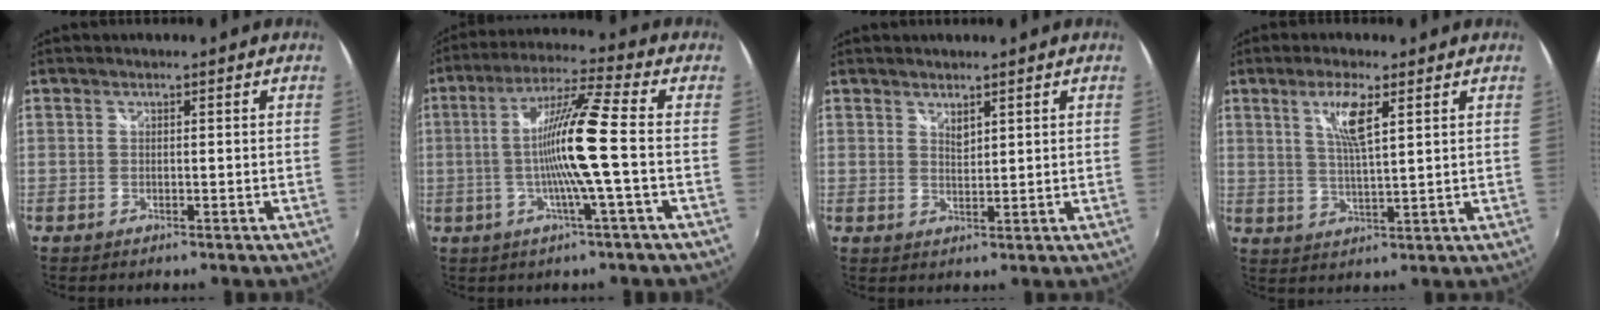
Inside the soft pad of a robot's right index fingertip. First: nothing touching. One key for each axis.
{"total": 12.4, "fx": -1.6, "fy": -1.3, "fz": 12.2, "tx": -0.226, "ty": 0.002, "tz": -0.031}
{"total": 2.0, "fx": 1.6, "fy": 0.7, "fz": 0.9, "tx": -0.013, "ty": -0.001, "tz": 0.028}
{"total": 6.4, "fx": 2.9, "fy": 0.9, "fz": 5.6, "tx": -0.108, "ty": -0.003, "tz": 0.055}